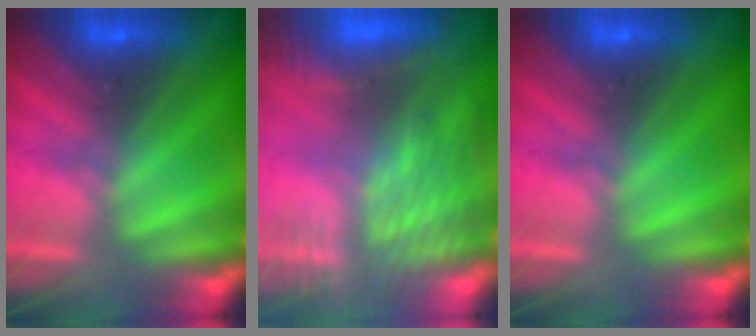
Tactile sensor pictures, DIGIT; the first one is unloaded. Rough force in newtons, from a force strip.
{"total": 7.8}
{"total": 0.0}